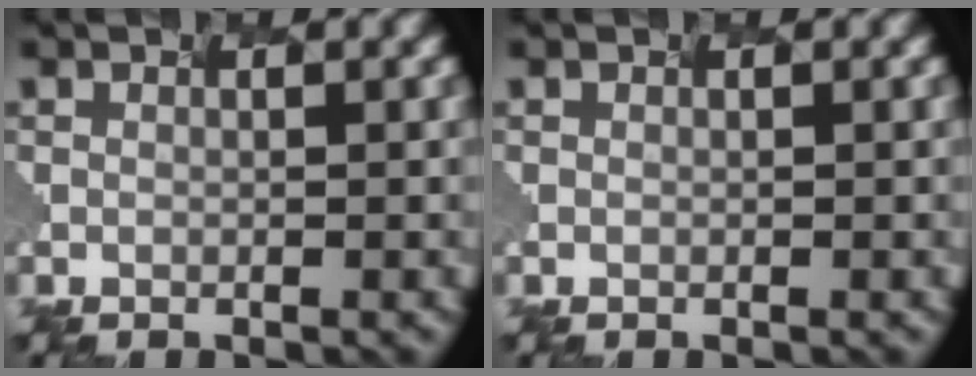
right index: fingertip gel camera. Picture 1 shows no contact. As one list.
[{"total": 0.0}]